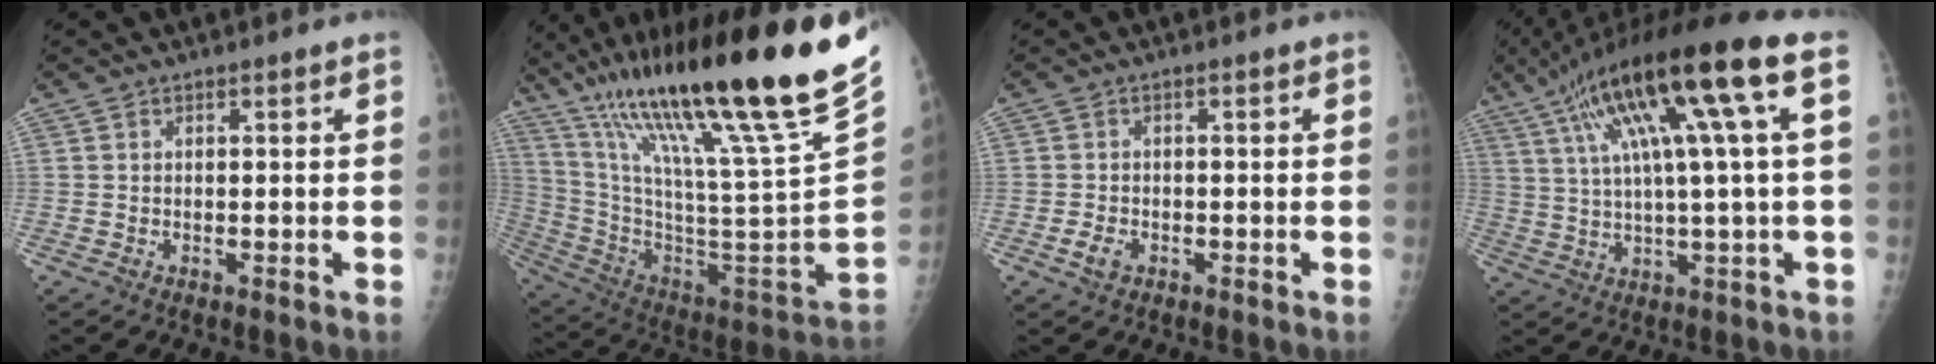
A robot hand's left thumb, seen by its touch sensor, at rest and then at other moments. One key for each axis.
{"total": 37.3, "fx": 25.4, "fy": 3.3, "fz": 27.0, "tx": -0.412, "ty": -0.110, "tz": 0.417}
{"total": 2.4, "fx": -1.1, "fy": 1.6, "fz": 1.4, "tx": -0.028, "ty": 0.001, "tz": -0.019}
{"total": 18.6, "fx": 6.5, "fy": 1.8, "fz": 17.4, "tx": -0.312, "ty": 0.027, "tz": 0.106}